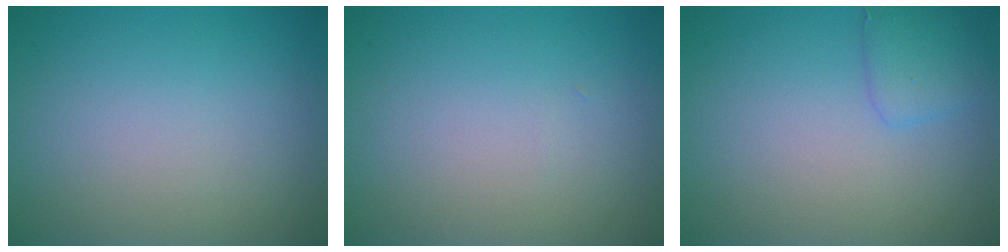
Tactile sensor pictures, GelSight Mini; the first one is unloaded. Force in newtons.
{"total": 0.0}
{"total": 1.7, "press": 1.7, "slide": 0.1}